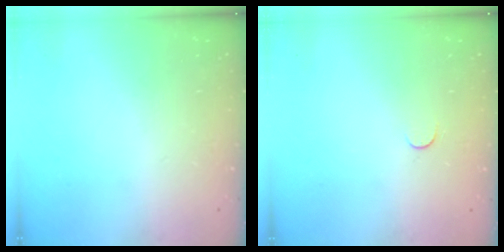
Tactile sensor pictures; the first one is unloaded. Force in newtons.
{"total": 3.1, "press": 3.1, "slide": 0.4}